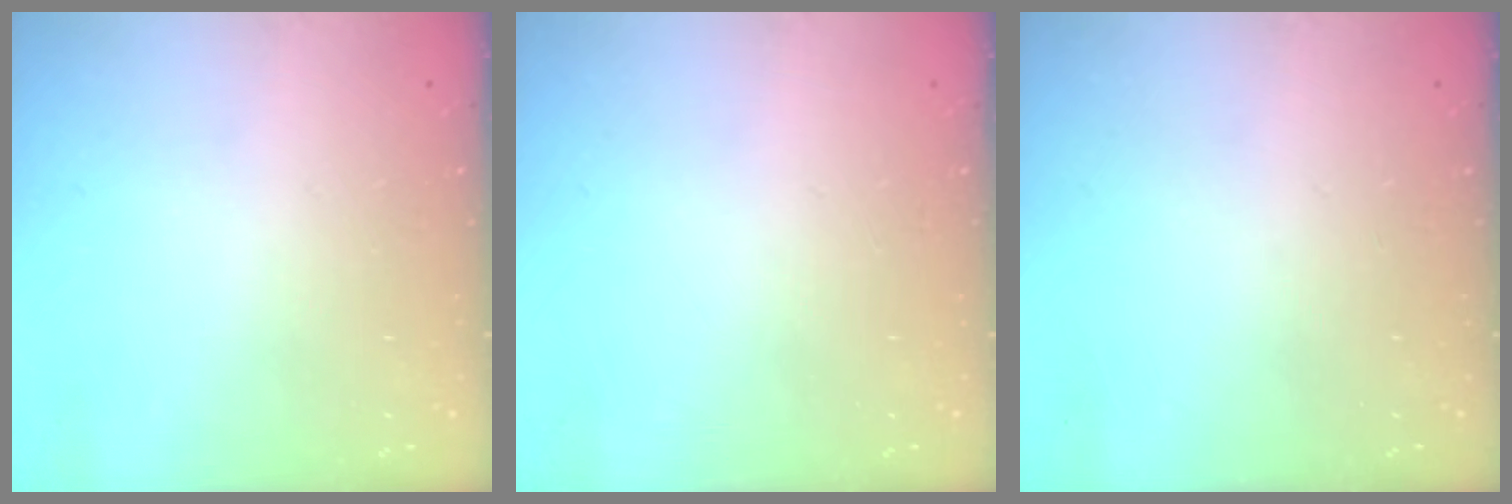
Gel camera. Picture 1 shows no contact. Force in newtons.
{"total": 0.0}
{"total": 0.0}